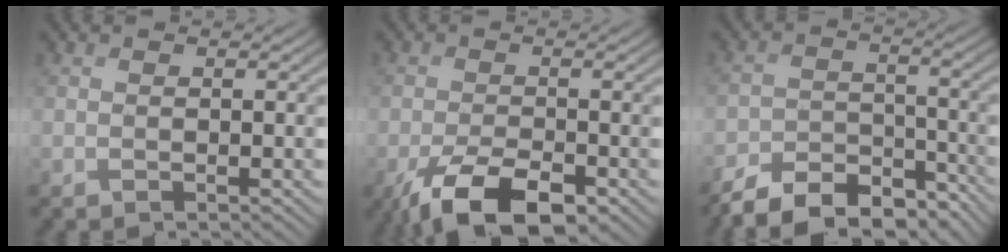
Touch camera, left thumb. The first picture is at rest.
{"total": 8.0, "force": [-4.8, 3.7, 5.2], "torque": [-0.086, -0.010, -0.085]}
{"total": 10.9, "force": [-9.5, 4.3, 3.3], "torque": [-0.050, -0.022, -0.152]}